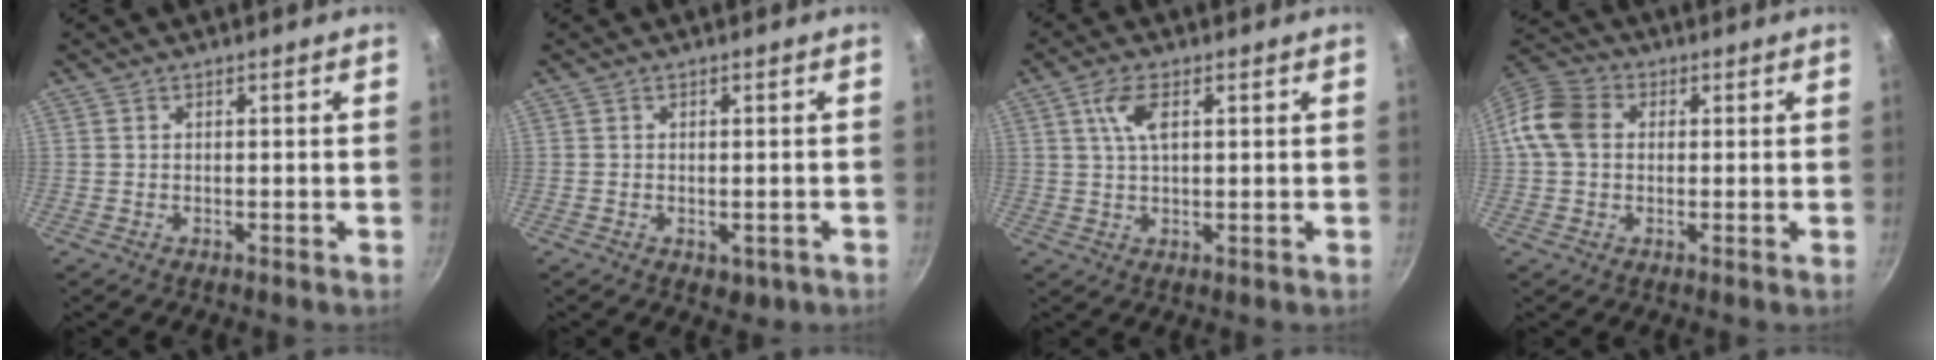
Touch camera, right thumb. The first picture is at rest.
{"total": 2.6, "force": [-0.8, 1.7, 1.8], "torque": [-0.020, -0.004, -0.007]}
{"total": 5.5, "force": [1.8, 2.4, 4.6], "torque": [-0.088, 0.004, 0.035]}
{"total": 9.1, "force": [0.9, 7.2, 5.6], "torque": [-0.093, 0.021, -0.001]}